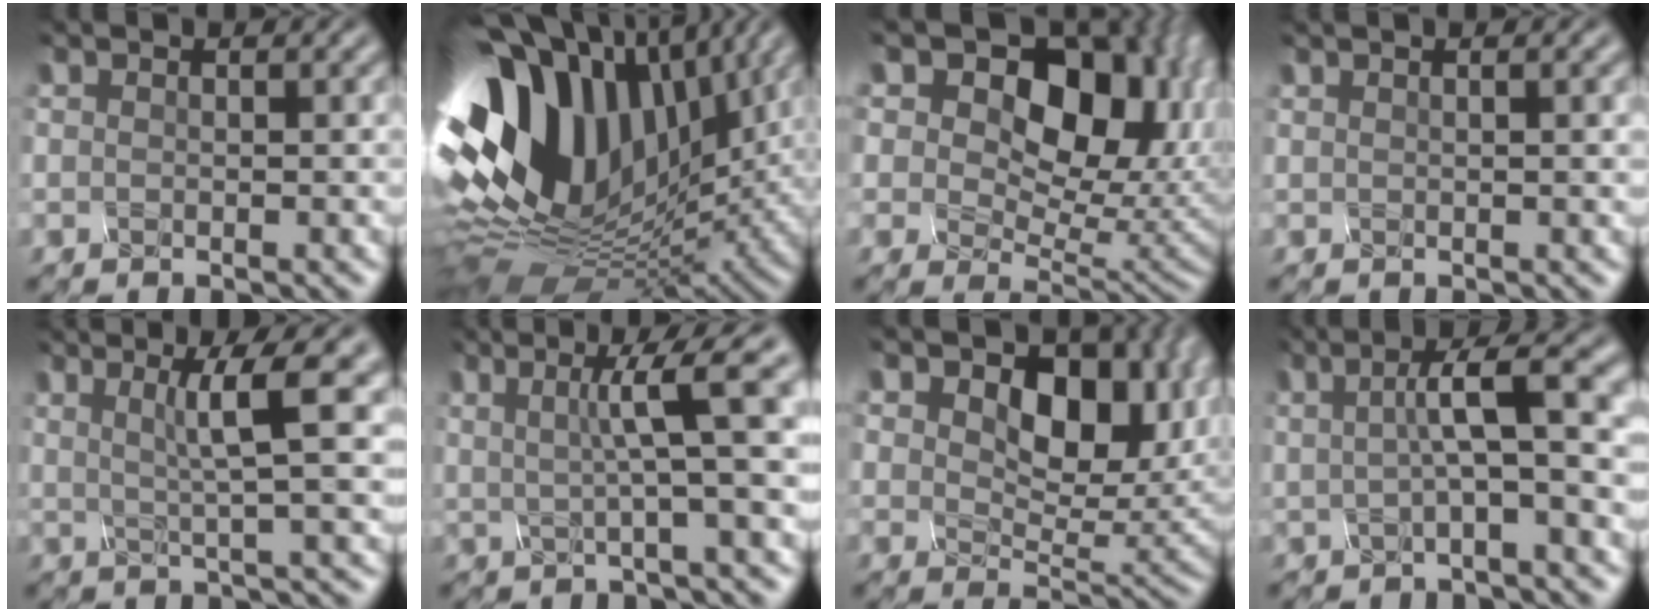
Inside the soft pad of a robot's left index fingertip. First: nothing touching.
{"total": 16.0, "force": [1.1, 10.1, 12.4], "torque": [-0.269, 0.010, 0.026]}
{"total": 13.2, "force": [4.0, 9.0, 8.8], "torque": [-0.122, 0.003, 0.073]}
{"total": 2.2, "force": [1.2, 0.8, 1.7], "torque": [-0.009, 0.016, 0.000]}
{"total": 5.9, "force": [1.5, 0.5, 5.7], "torque": [-0.106, 0.008, 0.043]}
{"total": 5.6, "force": [1.0, 0.5, 5.5], "torque": [-0.102, 0.009, 0.030]}
{"total": 9.1, "force": [2.7, 5.6, 6.7], "torque": [-0.117, -0.012, 0.059]}
{"total": 4.9, "force": [0.1, 0.8, 4.8], "torque": [-0.094, 0.010, 0.011]}